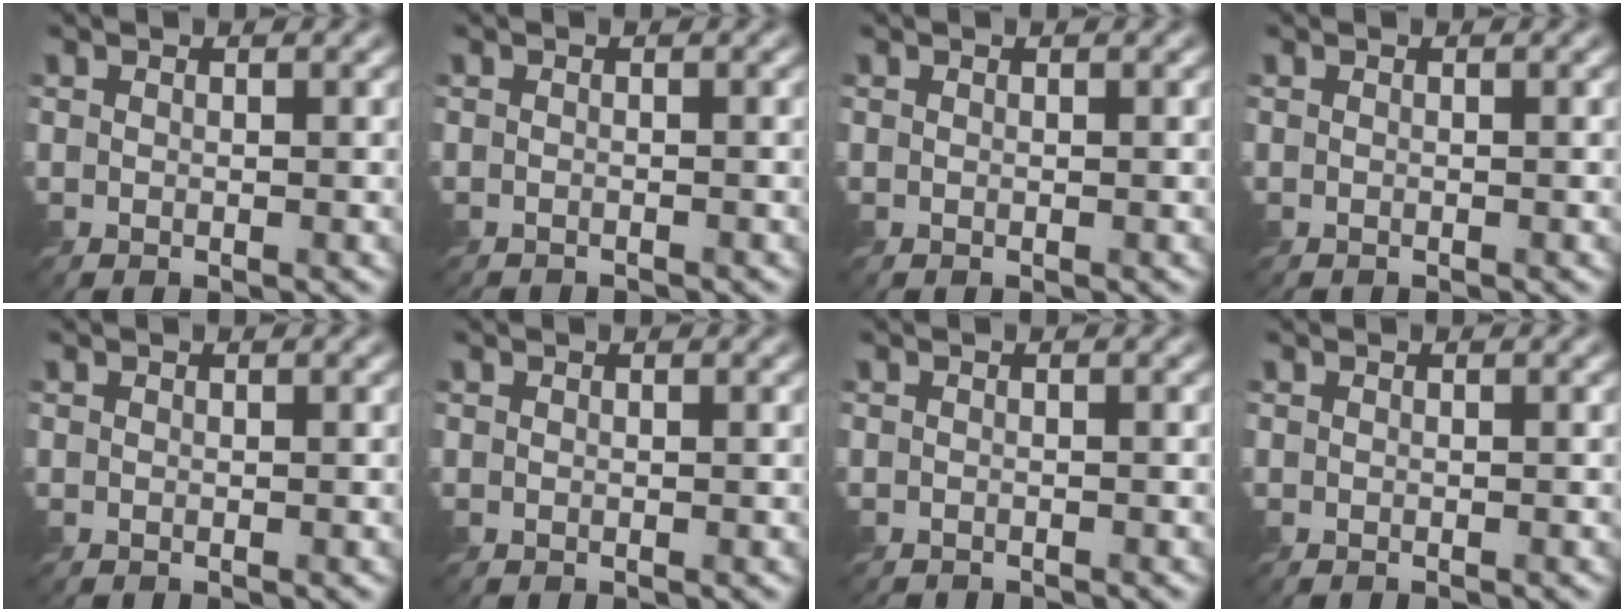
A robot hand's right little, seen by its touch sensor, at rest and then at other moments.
{"total": 2.3, "force": [-2.3, 0.2, 0.3], "torque": [0.000, -0.012, -0.033]}
{"total": 0.0}
{"total": 0.7, "force": [-0.7, 0.0, 0.0], "torque": [0.004, -0.006, -0.012]}
{"total": 0.0}
{"total": 0.0}
{"total": 1.9, "force": [-1.9, 0.1, 0.1], "torque": [0.003, -0.010, -0.026]}
{"total": 0.6, "force": [-0.5, 0.0, 0.2], "torque": [0.002, -0.001, -0.009]}